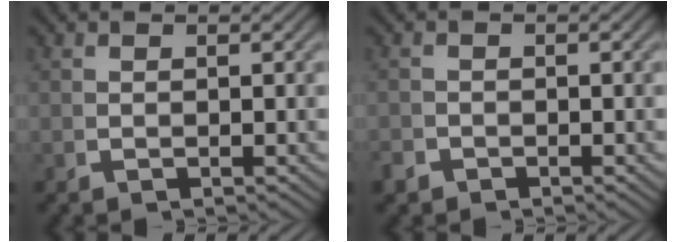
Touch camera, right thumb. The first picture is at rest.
{"total": 1.1, "force": [-1.0, 0.5, -0.2], "torque": [0.006, -0.006, -0.018]}